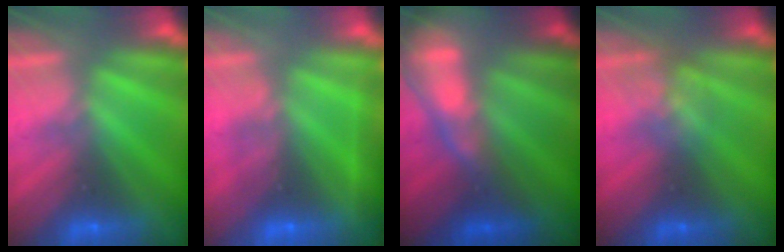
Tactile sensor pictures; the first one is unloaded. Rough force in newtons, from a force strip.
{"total": 2.2}
{"total": 5.7}
{"total": 2.5}